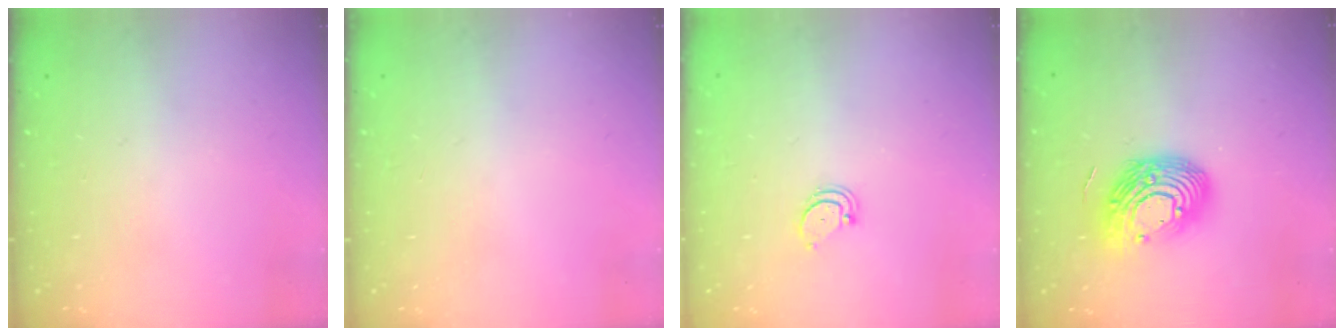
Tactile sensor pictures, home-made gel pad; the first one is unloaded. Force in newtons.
{"total": 0.0}
{"total": 1.9, "press": 1.9, "slide": 0.2}
{"total": 14.8, "press": 14.8, "slide": 1.0}